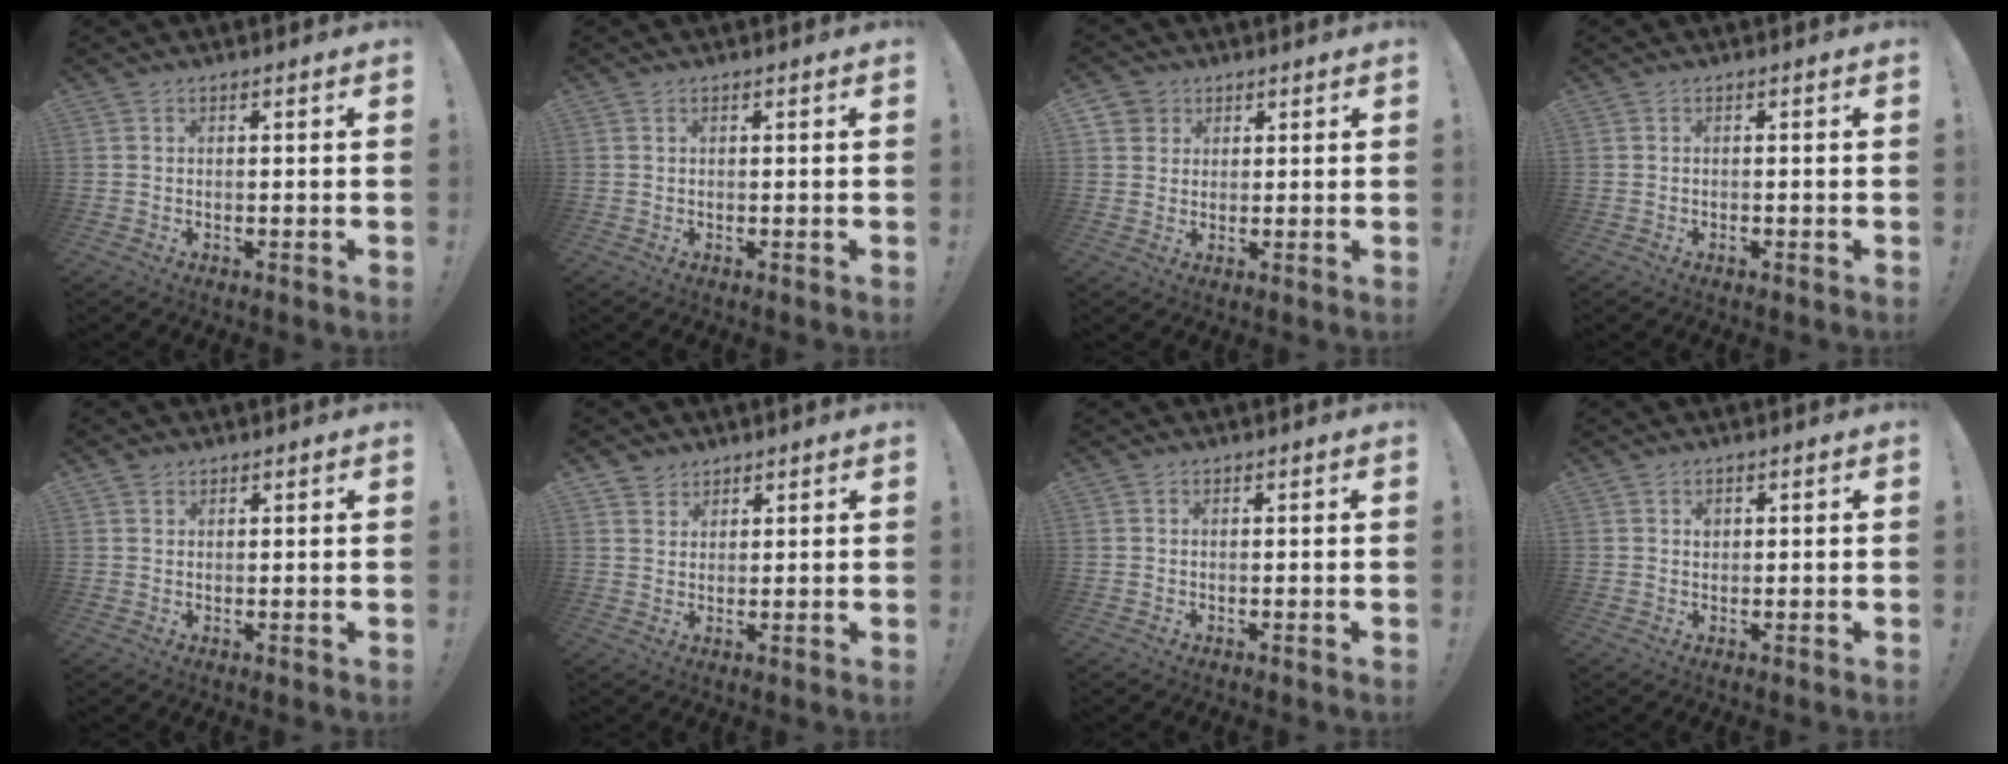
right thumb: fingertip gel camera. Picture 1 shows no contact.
{"total": 0.0}
{"total": 4.3, "force": [2.2, 3.7, 0.5], "torque": [-0.014, -0.007, 0.042]}
{"total": 0.5, "force": [-0.5, 0.1, 0.1], "torque": [-0.001, 0.000, -0.010]}
{"total": 1.6, "force": [1.2, 1.0, 0.1], "torque": [0.001, -0.004, 0.023]}
{"total": 4.0, "force": [3.0, 2.6, -0.1], "torque": [0.007, -0.020, 0.055]}
{"total": 0.0}
{"total": 1.1, "force": [0.4, 1.0, 0.4], "torque": [0.006, -0.004, 0.005]}